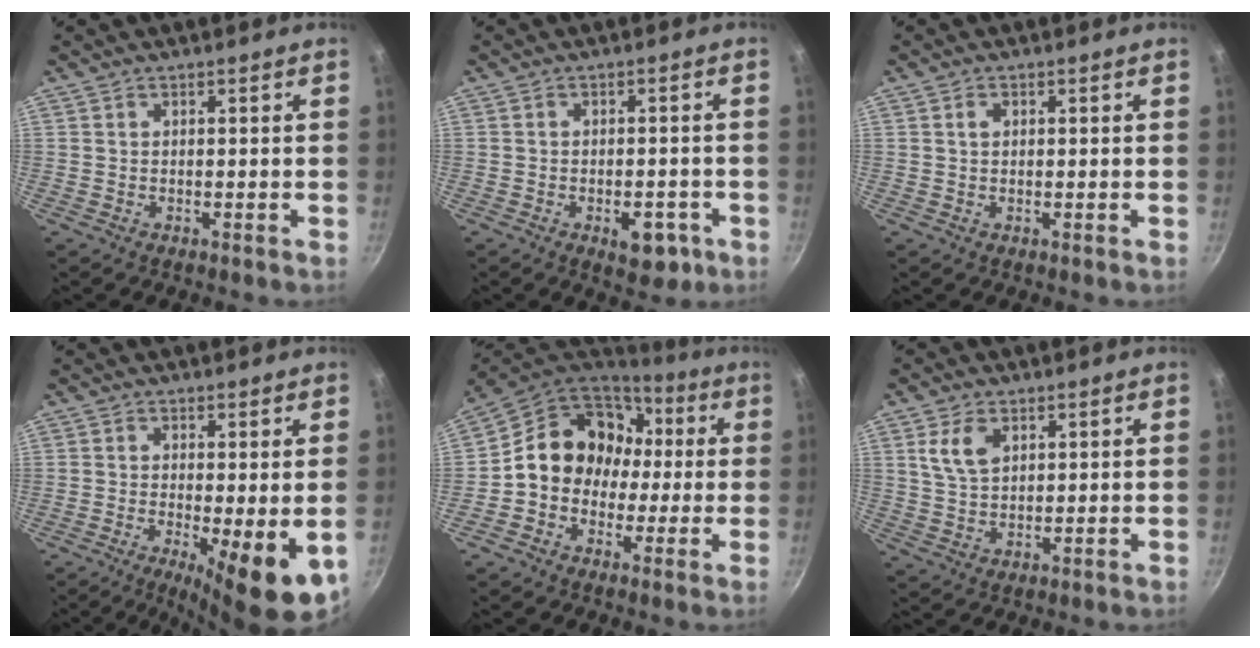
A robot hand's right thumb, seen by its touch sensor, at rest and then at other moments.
{"total": 6.5, "force": [-2.7, 3.6, 4.6], "torque": [-0.033, 0.017, -0.026]}
{"total": 1.3, "force": [0.4, 0.9, 0.8], "torque": [-0.012, 0.004, 0.005]}
{"total": 10.1, "force": [-2.5, 2.5, 9.5], "torque": [-0.135, -0.011, -0.030]}
{"total": 15.3, "force": [0.8, 13.0, 8.1], "torque": [-0.092, 0.051, -0.002]}
{"total": 6.1, "force": [2.5, 3.7, 4.2], "torque": [-0.073, -0.006, 0.050]}